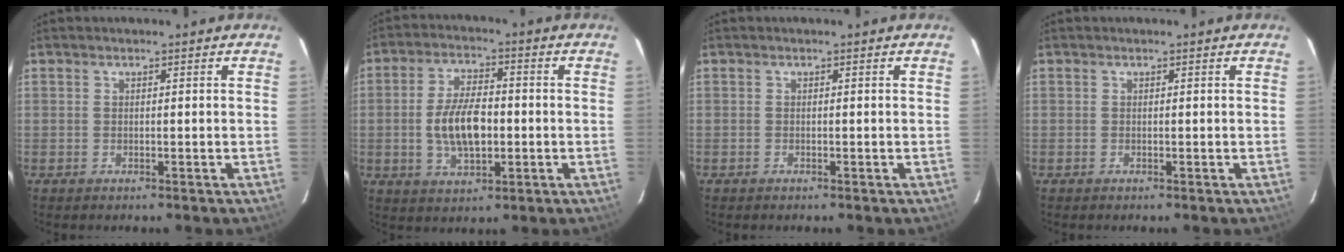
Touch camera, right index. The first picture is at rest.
{"total": 9.8, "force": [-1.3, 4.8, 8.4], "torque": [-0.164, 0.003, -0.020]}
{"total": 0.0}
{"total": 0.0}